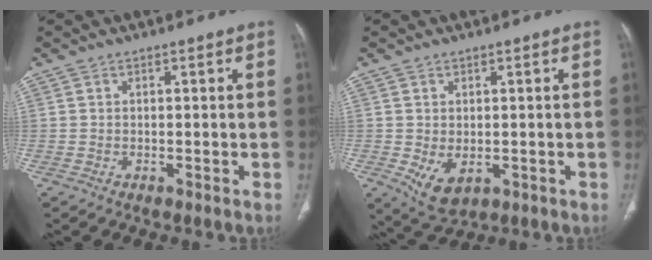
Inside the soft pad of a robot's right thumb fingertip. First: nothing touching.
{"total": 5.2, "force": [-1.1, 3.3, 3.9], "torque": [-0.061, -0.013, -0.003]}